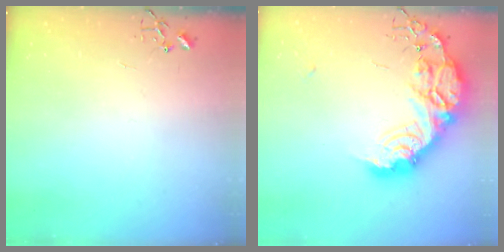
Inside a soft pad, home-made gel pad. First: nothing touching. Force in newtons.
{"total": 24.7, "press": 24.6, "slide": 2.0}